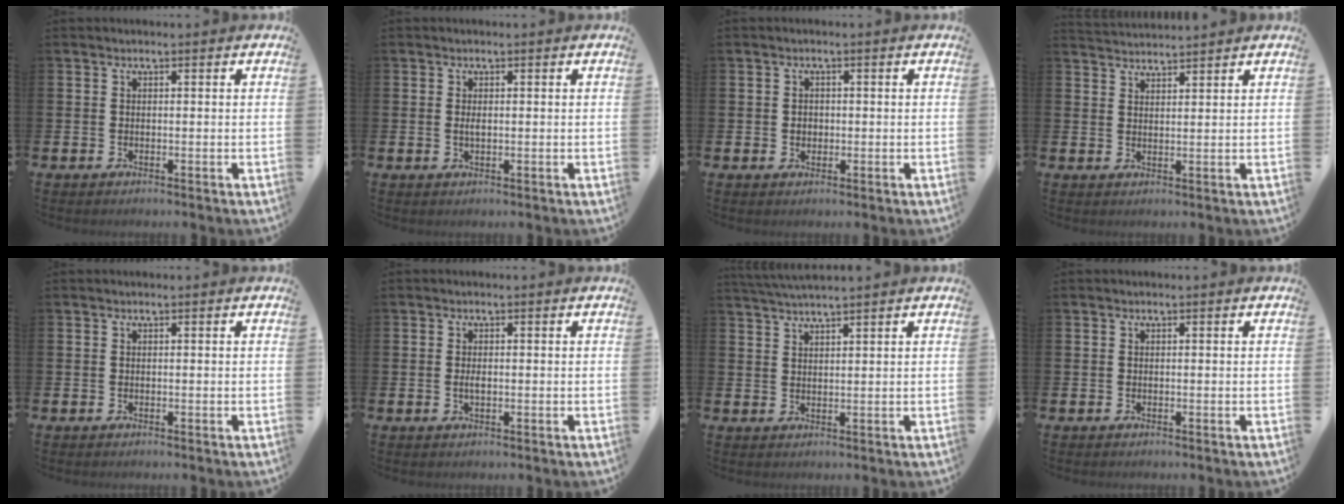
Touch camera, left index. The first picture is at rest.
{"total": 0.9, "force": [0.1, 0.4, 0.8], "torque": [-0.015, 0.002, 0.001]}
{"total": 1.3, "force": [0.1, 1.2, 0.6], "torque": [0.004, 0.003, -0.004]}
{"total": 2.8, "force": [2.8, 0.0, -0.1], "torque": [-0.001, -0.014, 0.051]}
{"total": 0.0}
{"total": 1.2, "force": [0.0, 0.5, 1.1], "torque": [-0.020, 0.002, -0.003]}
{"total": 2.8, "force": [2.8, -0.3, 0.3], "torque": [-0.019, -0.005, 0.054]}
{"total": 0.0}